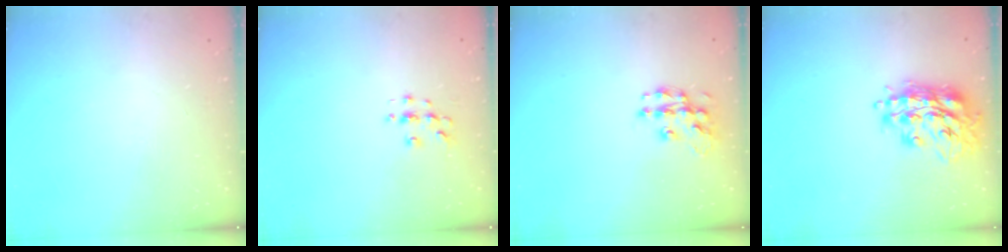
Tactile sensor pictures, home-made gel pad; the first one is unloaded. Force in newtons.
{"total": 2.9, "press": 2.9, "slide": 0.3}
{"total": 11.3, "press": 11.3, "slide": 0.7}
{"total": 17.1, "press": 17.0, "slide": 1.4}